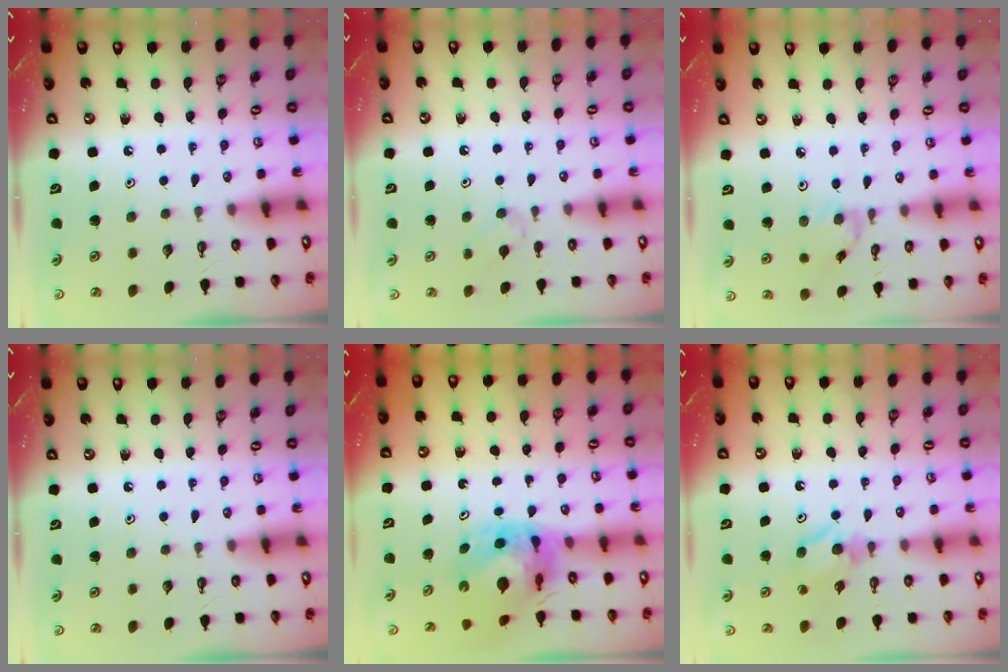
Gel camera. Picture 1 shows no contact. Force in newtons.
{"total": 3.0, "press": 3.0, "slide": 0.5}
{"total": 0.7, "press": 0.6, "slide": 0.4}
{"total": 0.0}
{"total": 9.0, "press": 9.0, "slide": 1.0}
{"total": 6.7, "press": 6.7, "slide": 0.4}